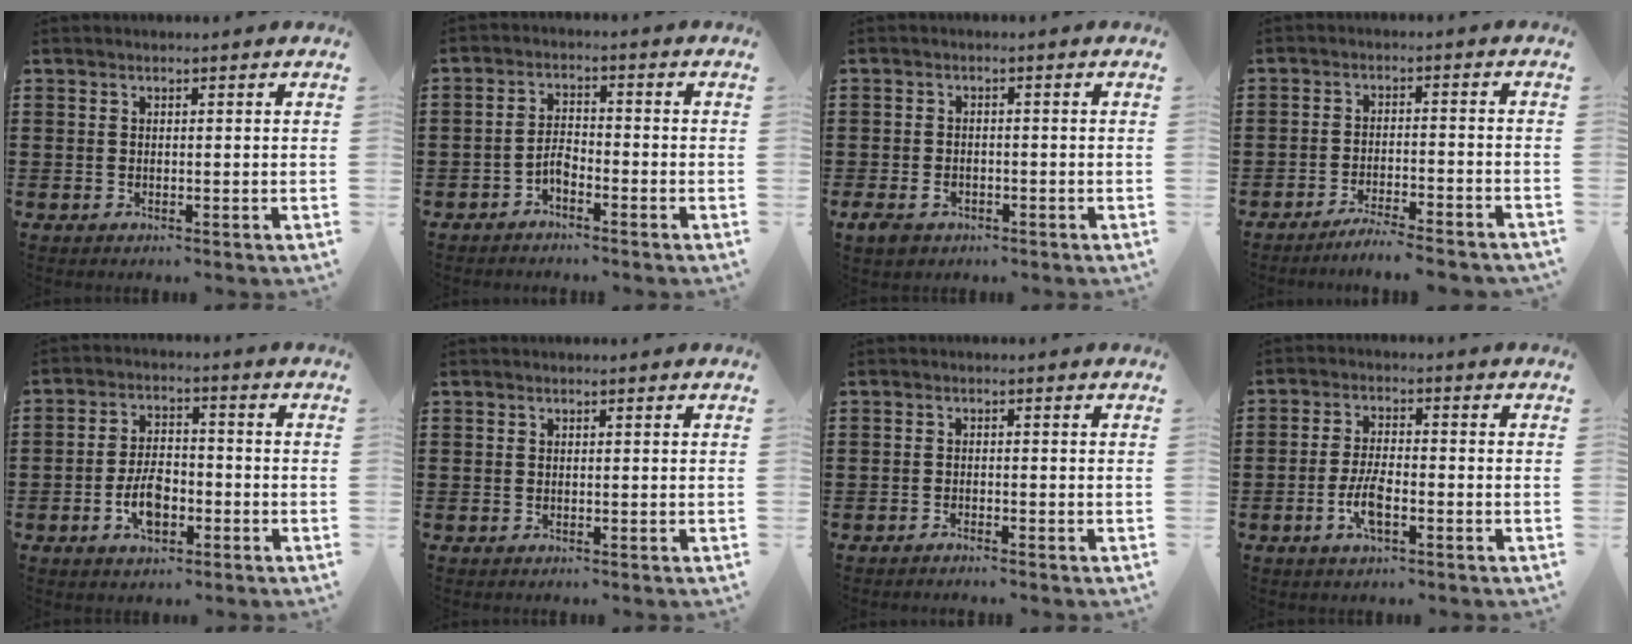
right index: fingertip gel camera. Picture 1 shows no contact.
{"total": 2.8, "force": [-2.0, 1.1, 1.6], "torque": [-0.040, 0.005, -0.043]}
{"total": 1.8, "force": [-1.1, 1.2, 0.9], "torque": [-0.020, 0.001, -0.022]}
{"total": 3.8, "force": [-3.6, -0.4, 1.1], "torque": [-0.027, -0.006, -0.074]}
{"total": 6.5, "force": [-2.4, 3.4, 4.9], "torque": [-0.110, 0.003, -0.048]}
{"total": 0.0}
{"total": 1.0, "force": [-1.0, -0.1, 0.1], "torque": [-0.004, 0.000, -0.021]}
{"total": 5.1, "force": [-2.0, 1.8, 4.3], "torque": [-0.100, 0.000, -0.045]}